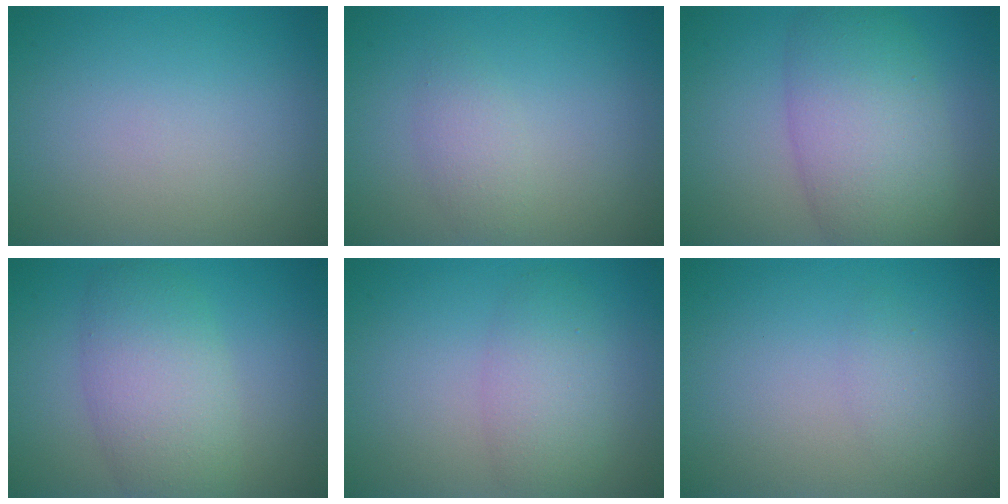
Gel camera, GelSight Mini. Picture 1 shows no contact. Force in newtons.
{"total": 1.7, "press": 1.7, "slide": 0.0}
{"total": 7.8, "press": 7.8, "slide": 0.3}
{"total": 5.8, "press": 5.8, "slide": 0.6}
{"total": 3.4, "press": 3.4, "slide": 0.1}
{"total": 1.2, "press": 1.2, "slide": 0.1}